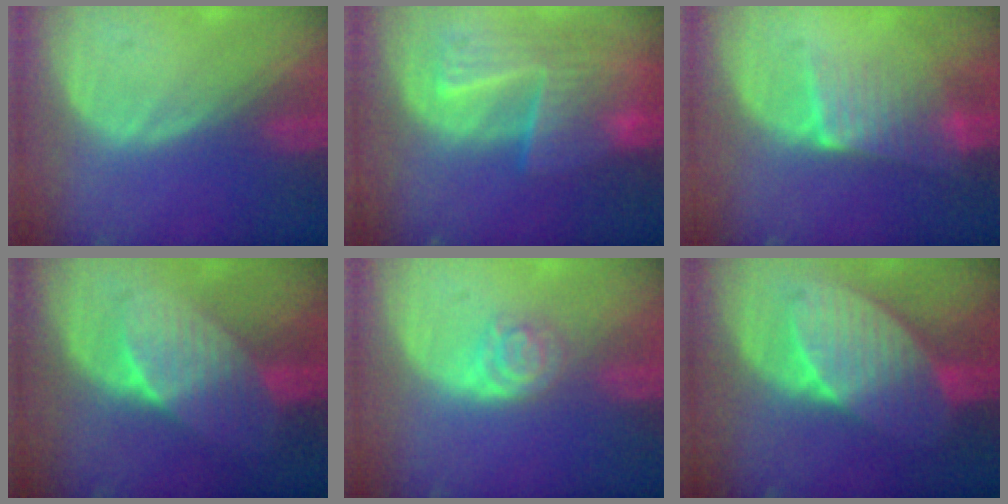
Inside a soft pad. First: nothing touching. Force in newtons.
{"total": 9.5, "press": 8.4, "slide": 4.5}
{"total": 6.5, "press": 5.9, "slide": 2.9}
{"total": 7.5, "press": 6.9, "slide": 2.9}
{"total": 4.0, "press": 3.6, "slide": 1.8}
{"total": 9.2, "press": 9.2, "slide": 0.4}